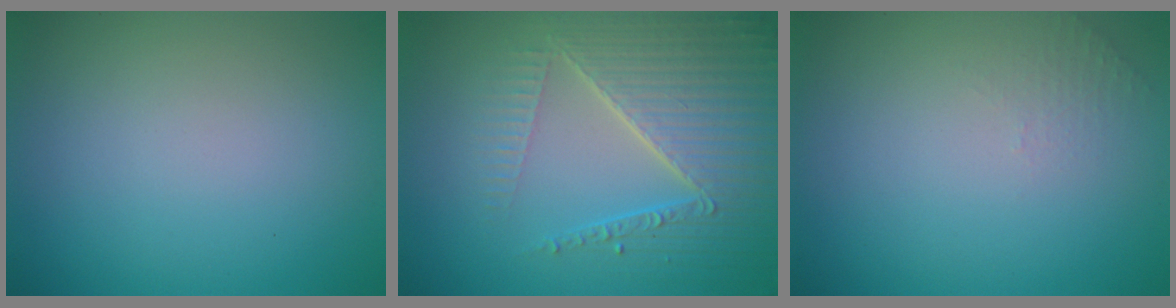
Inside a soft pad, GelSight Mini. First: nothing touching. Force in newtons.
{"total": 6.2, "press": 5.0, "slide": 3.7}
{"total": 0.5, "press": 0.4, "slide": 0.4}